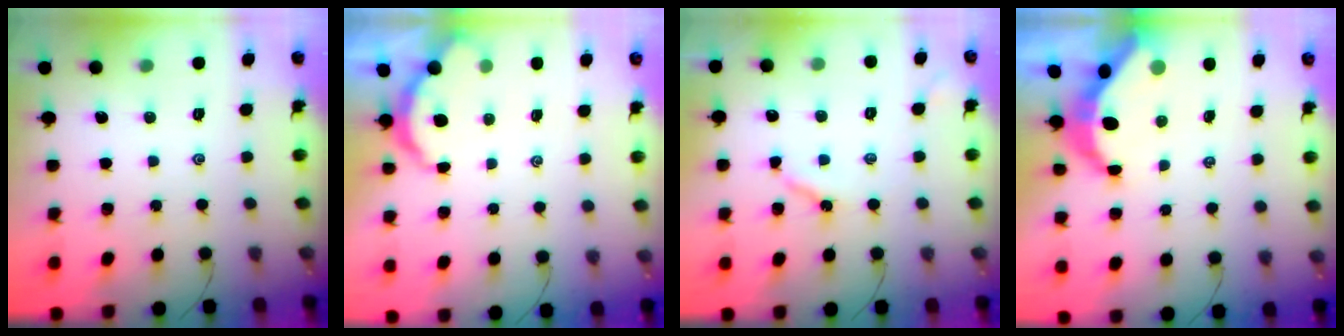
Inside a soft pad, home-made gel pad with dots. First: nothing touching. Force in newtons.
{"total": 2.9, "press": 2.9, "slide": 0.3}
{"total": 4.8, "press": 4.8, "slide": 0.5}
{"total": 6.6, "press": 6.6, "slide": 0.8}